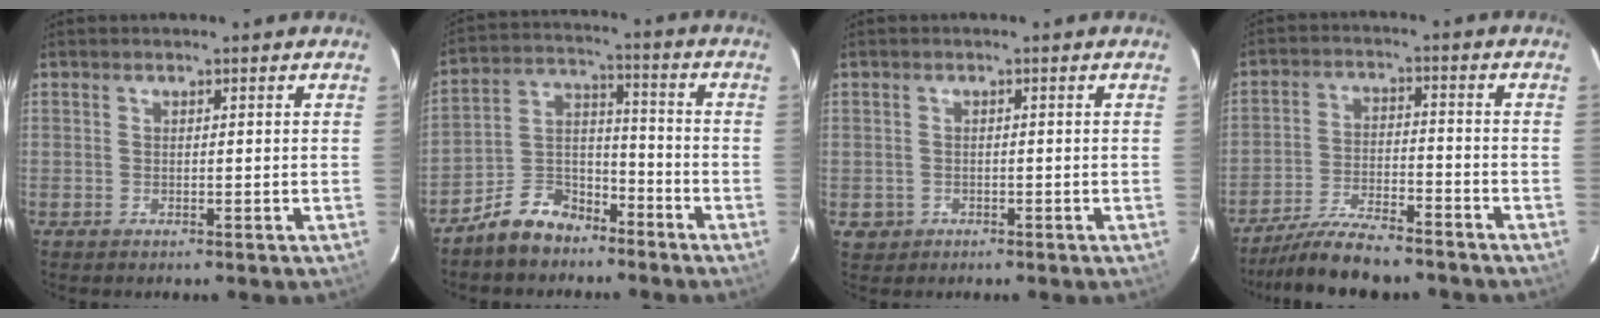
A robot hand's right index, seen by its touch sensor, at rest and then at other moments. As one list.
[{"total": 9.9, "force": [-7.2, 5.7, 3.7], "torque": [-0.083, 0.043, -0.123]}, {"total": 2.7, "force": [-0.7, 2.6, 0.4], "torque": [-0.014, 0.002, -0.006]}, {"total": 12.9, "force": [-11.3, 2.7, 5.5], "torque": [-0.129, -0.016, -0.193]}]